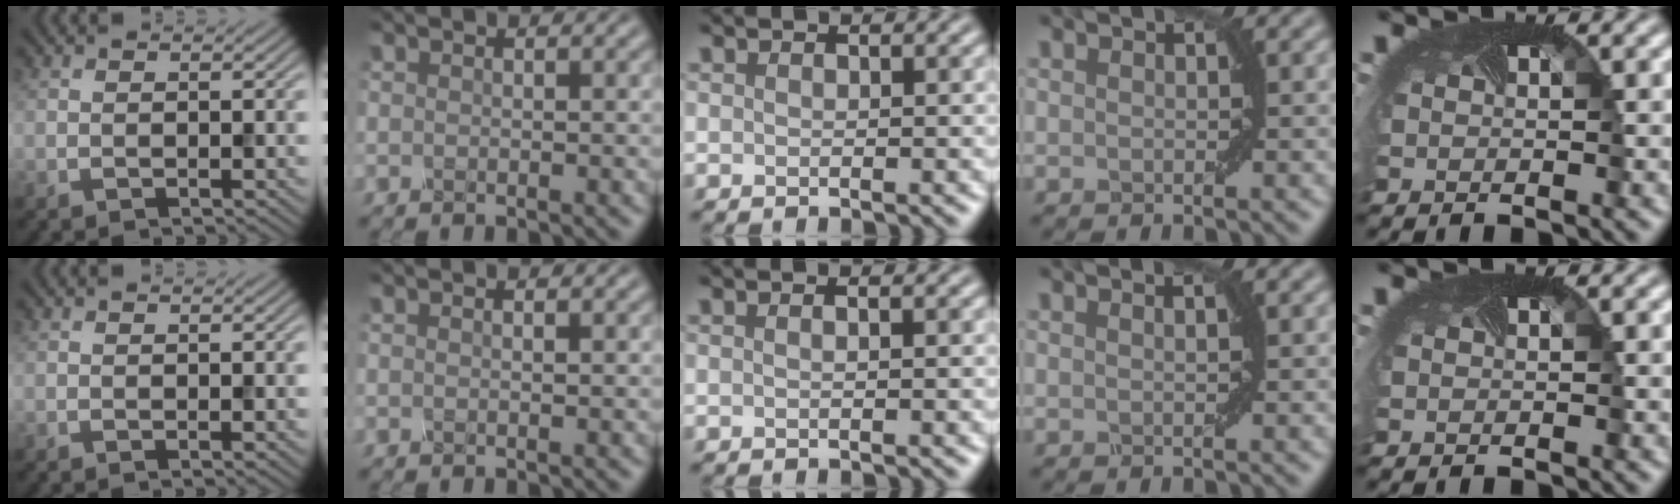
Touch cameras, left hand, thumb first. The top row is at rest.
{"middle": {"total": 0.9, "force": [0.1, 0.4, 0.8], "torque": [-0.009, -0.002, -0.007]}, "ring": {"total": 0.8, "force": [0.6, 0.1, 0.5], "torque": [-0.004, -0.001, 0.005]}}